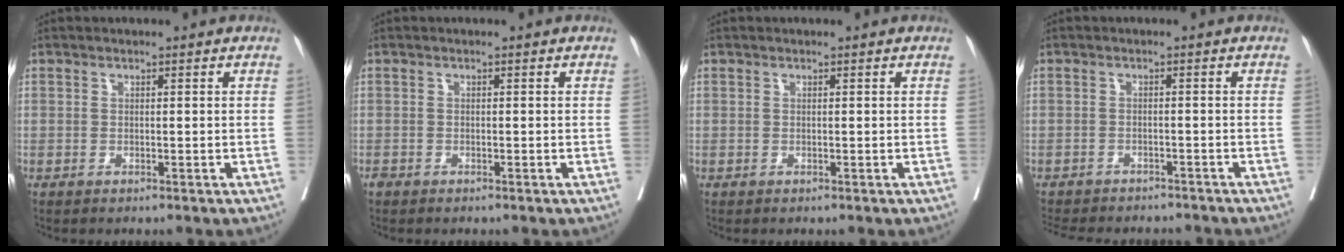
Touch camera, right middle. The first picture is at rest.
{"total": 0.0}
{"total": 0.0}
{"total": 10.4, "force": [-9.3, 3.9, 2.7], "torque": [-0.051, -0.001, -0.117]}